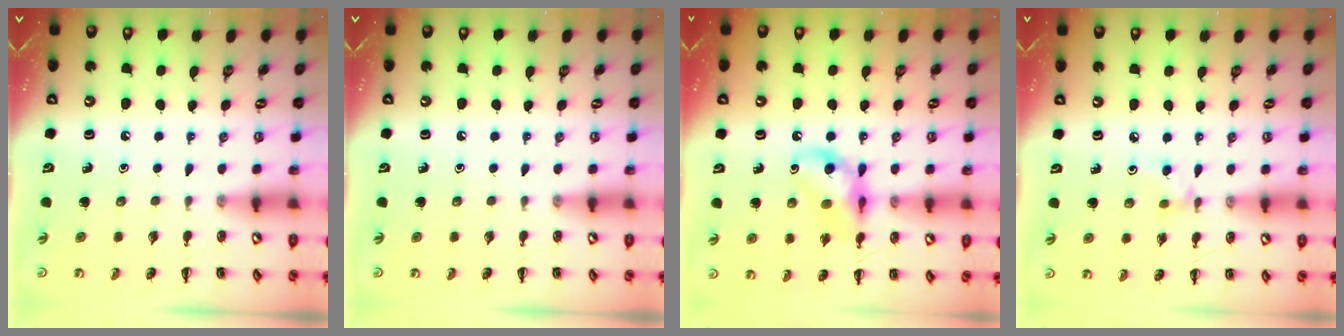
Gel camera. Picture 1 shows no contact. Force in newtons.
{"total": 0.0}
{"total": 12.9, "press": 12.7, "slide": 1.9}
{"total": 3.0, "press": 2.8, "slide": 0.9}